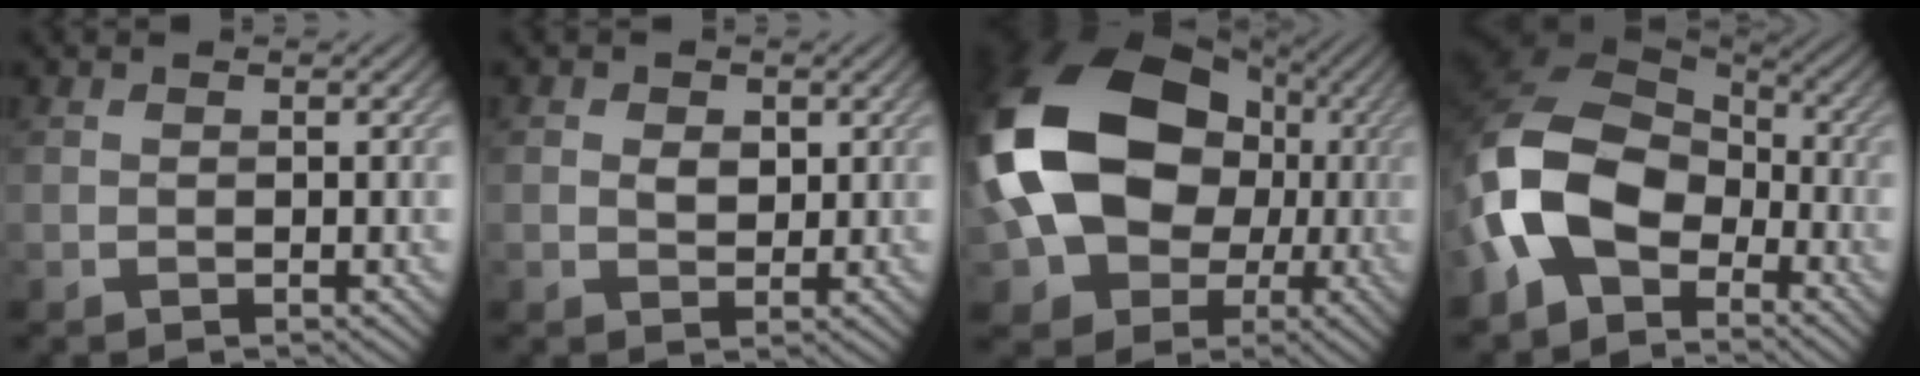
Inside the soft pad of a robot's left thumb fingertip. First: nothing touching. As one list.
[{"total": 2.1, "force": [0.5, 1.6, 1.3], "torque": [-0.025, -0.002, 0.006]}, {"total": 20.0, "force": [0.8, 15.5, 12.5], "torque": [-0.278, -0.015, 0.021]}, {"total": 11.9, "force": [-4.7, 7.8, 7.6], "torque": [-0.170, -0.006, -0.108]}]